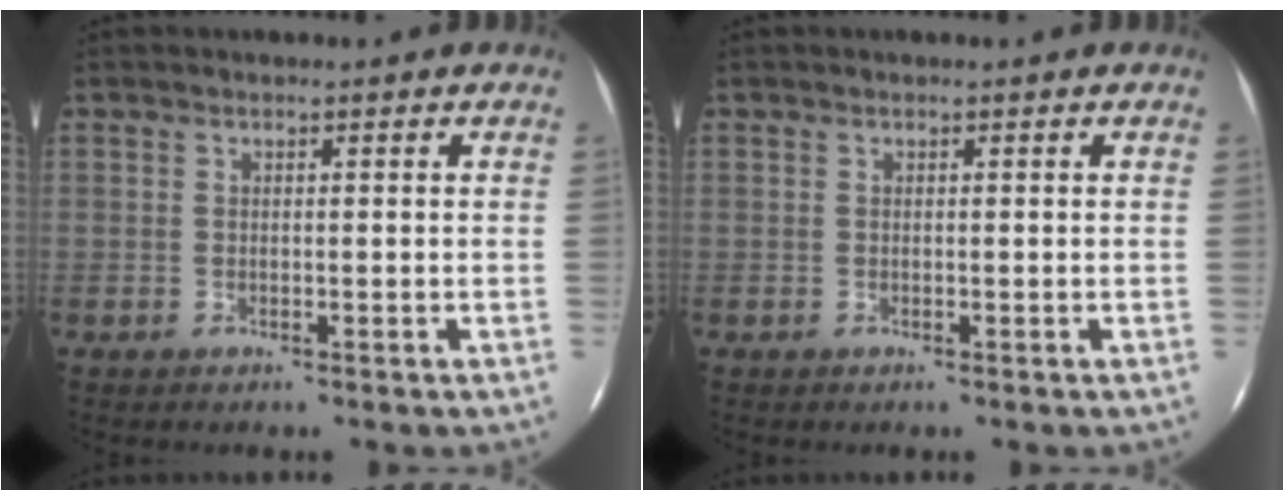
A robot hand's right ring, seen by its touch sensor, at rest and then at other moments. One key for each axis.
{"total": 0.0}